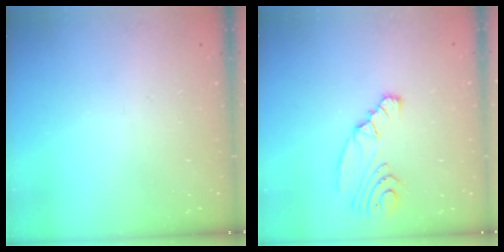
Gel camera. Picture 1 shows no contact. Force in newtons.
{"total": 8.6, "press": 7.5, "slide": 4.2}